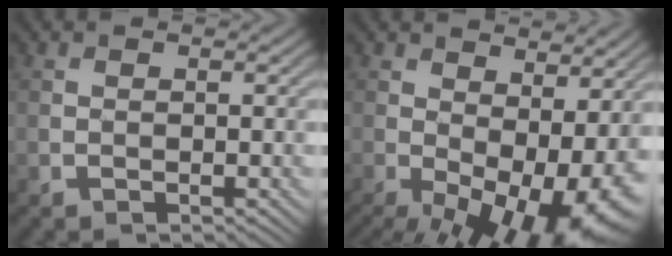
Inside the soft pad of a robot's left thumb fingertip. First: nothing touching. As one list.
[{"total": 12.8, "force": [-2.2, 6.2, 11.0], "torque": [-0.177, -0.025, -0.014]}]